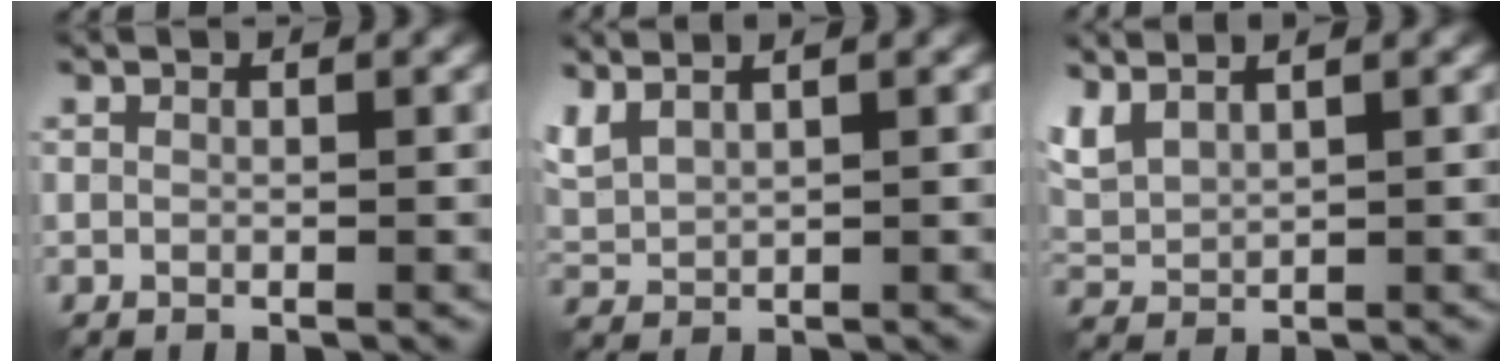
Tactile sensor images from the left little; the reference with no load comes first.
{"total": 2.9, "force": [2.2, 1.0, 1.6], "torque": [-0.051, 0.012, 0.051]}
{"total": 3.2, "force": [2.4, 1.2, 1.7], "torque": [-0.053, 0.010, 0.054]}